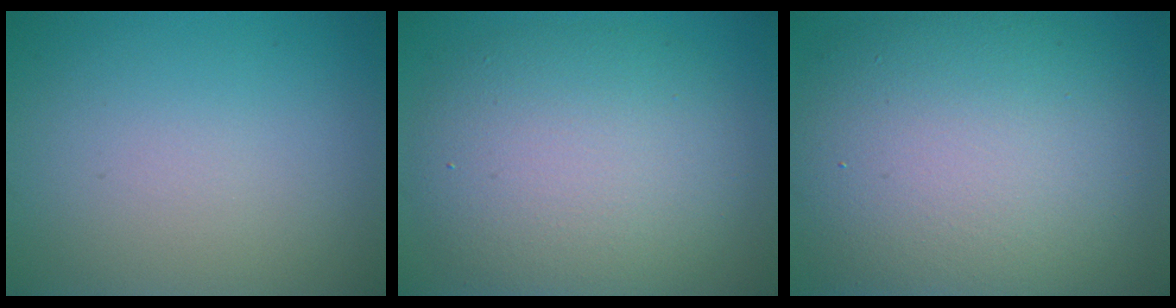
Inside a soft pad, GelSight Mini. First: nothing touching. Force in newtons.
{"total": 8.7, "press": 8.7, "slide": 0.5}
{"total": 13.3, "press": 13.3, "slide": 1.0}